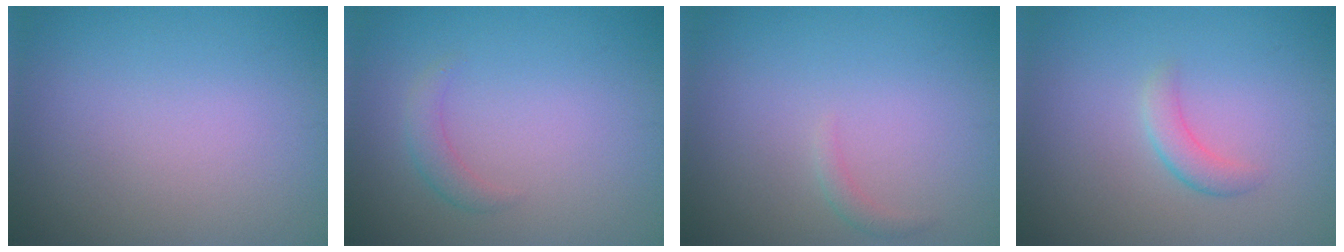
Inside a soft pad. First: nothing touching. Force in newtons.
{"total": 1.4, "press": 1.4, "slide": 0.0}
{"total": 0.8, "press": 0.8, "slide": 0.1}
{"total": 1.8, "press": 1.8, "slide": 0.1}